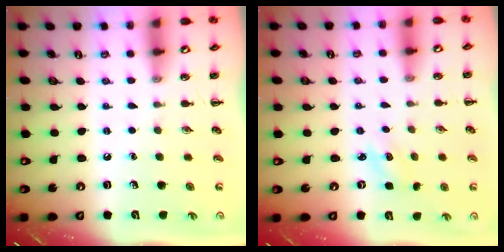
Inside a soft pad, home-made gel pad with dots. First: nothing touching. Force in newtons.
{"total": 2.1, "press": 2.0, "slide": 0.6}